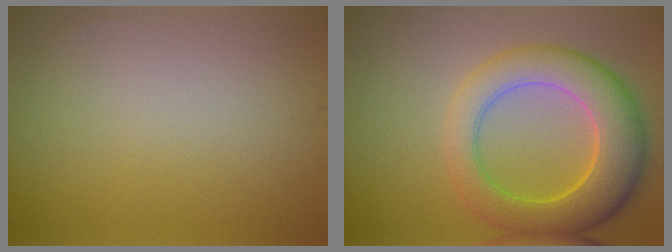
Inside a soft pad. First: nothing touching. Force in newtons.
{"total": 8.2, "press": 8.2, "slide": 0.6}